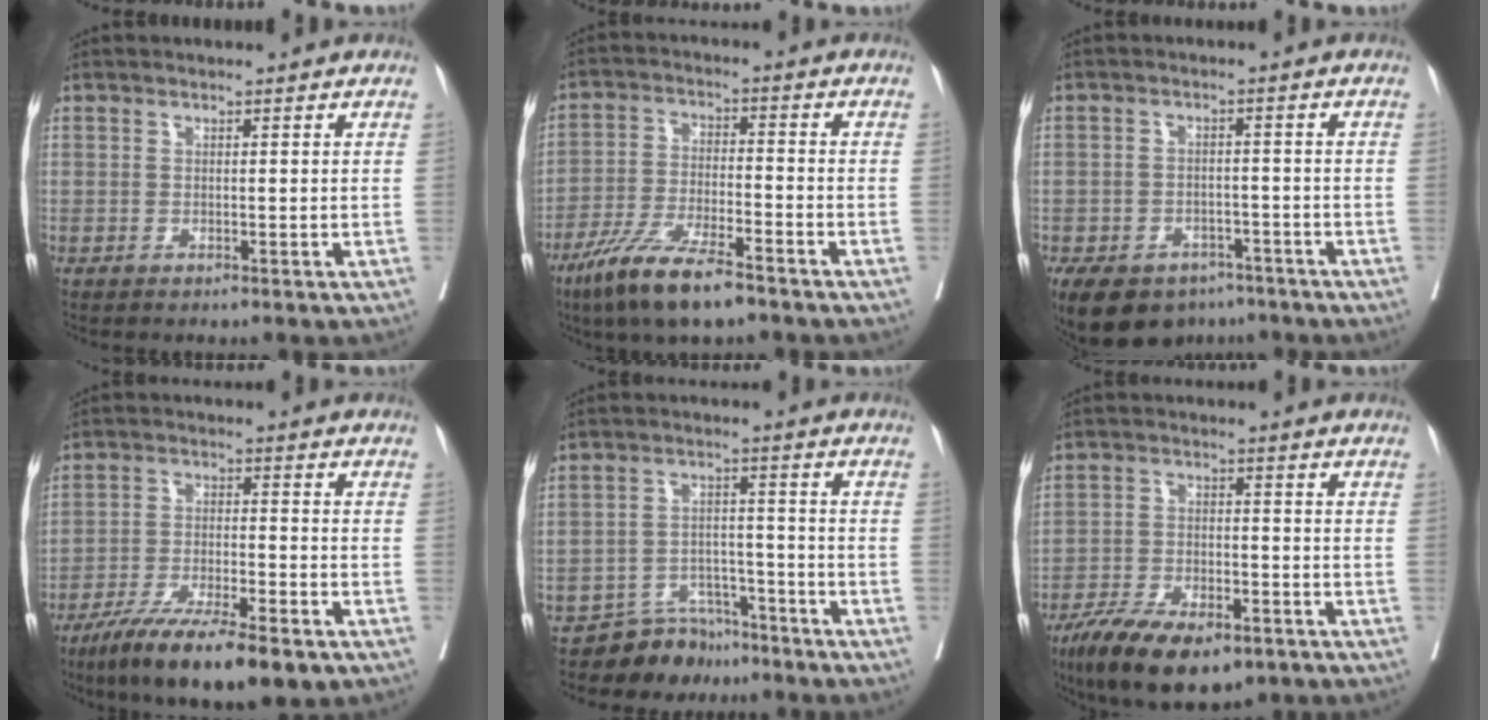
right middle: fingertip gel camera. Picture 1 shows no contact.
{"total": 11.2, "force": [-8.0, 1.9, 7.6], "torque": [-0.150, -0.025, -0.146]}
{"total": 13.9, "force": [-8.8, 9.2, 5.7], "torque": [-0.142, -0.007, -0.117]}
{"total": 14.1, "force": [-9.7, 2.6, 9.9], "torque": [-0.158, -0.031, -0.160]}
{"total": 6.0, "force": [-5.3, 2.8, -0.2], "torque": [0.007, 0.018, -0.089]}
{"total": 12.4, "force": [-8.5, 4.7, 7.8], "torque": [-0.130, -0.012, -0.142]}